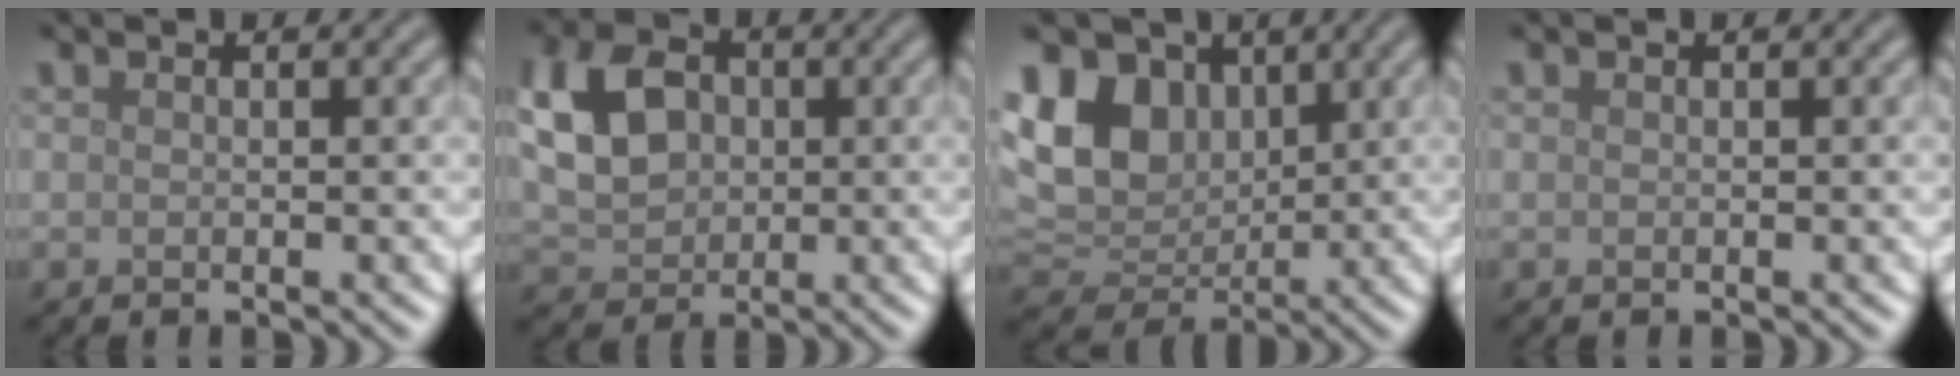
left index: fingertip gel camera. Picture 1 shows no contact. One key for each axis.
{"total": 7.0, "fx": 1.3, "fy": 5.2, "fz": 4.5, "tx": -0.104, "ty": 0.011, "tz": 0.018}
{"total": 11.0, "fx": 3.9, "fy": 8.0, "fz": 6.5, "tx": -0.146, "ty": 0.029, "tz": 0.057}
{"total": 0.0}